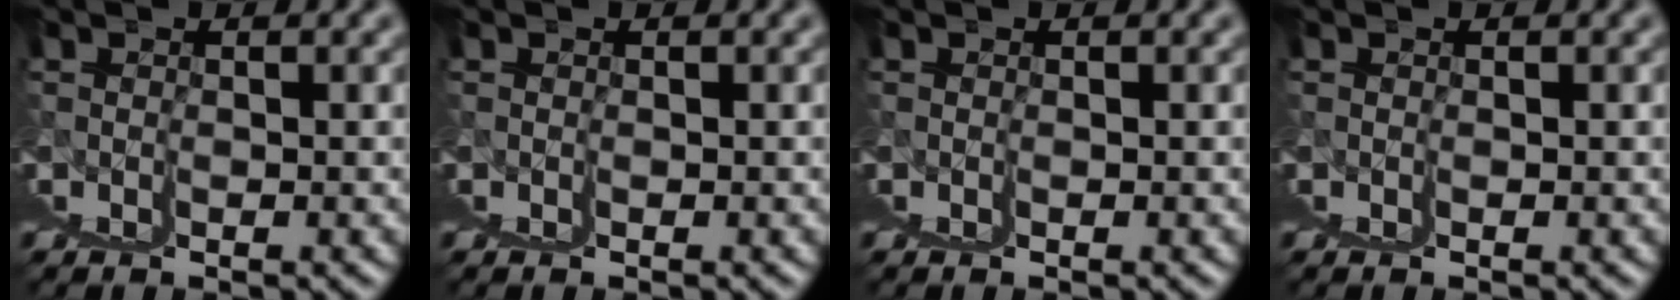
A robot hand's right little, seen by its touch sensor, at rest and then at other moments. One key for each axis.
{"total": 0.0}
{"total": 0.0}
{"total": 0.0}